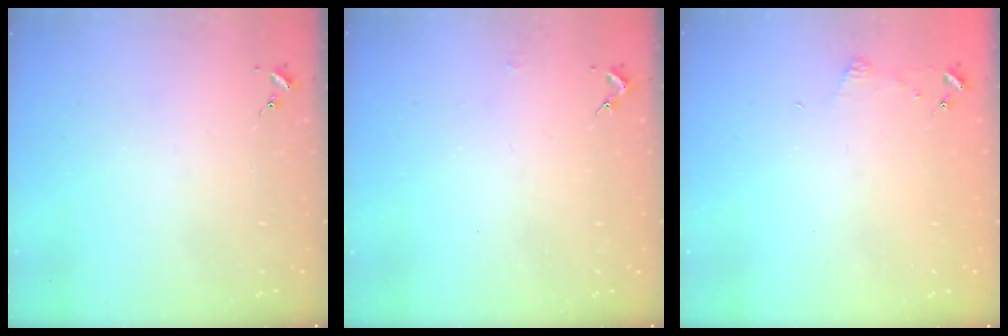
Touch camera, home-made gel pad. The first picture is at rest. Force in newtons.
{"total": 1.4, "press": 1.4, "slide": 0.1}
{"total": 3.6, "press": 3.6, "slide": 0.4}